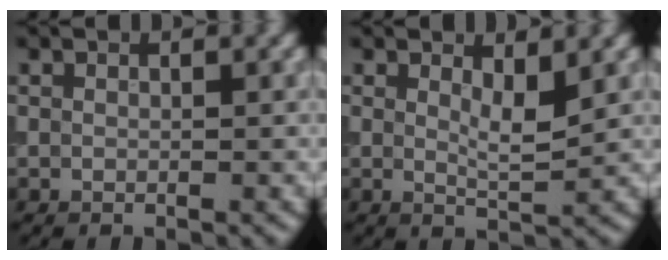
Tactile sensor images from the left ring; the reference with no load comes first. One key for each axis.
{"total": 2.4, "fx": 1.0, "fy": 0.5, "fz": 2.1, "tx": -0.035, "ty": -0.007, "tz": 0.019}